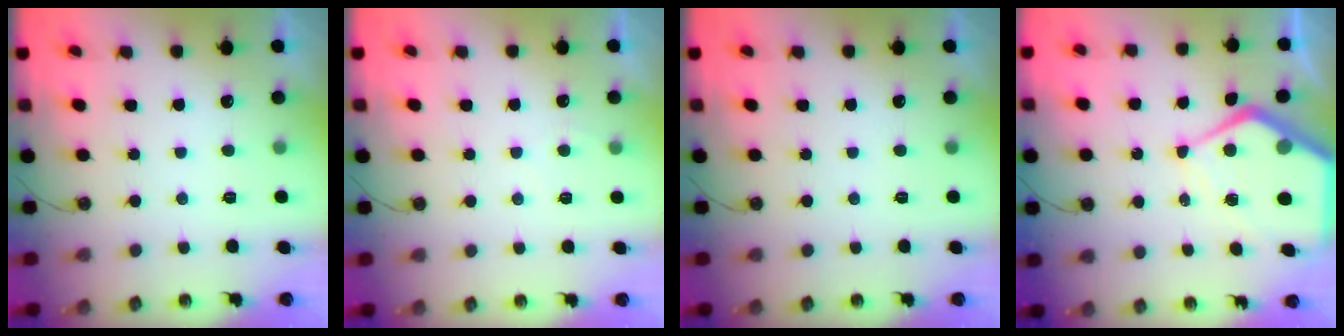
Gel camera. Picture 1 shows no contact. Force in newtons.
{"total": 3.9, "press": 3.8, "slide": 0.5}
{"total": 0.0}
{"total": 13.8, "press": 13.7, "slide": 1.3}